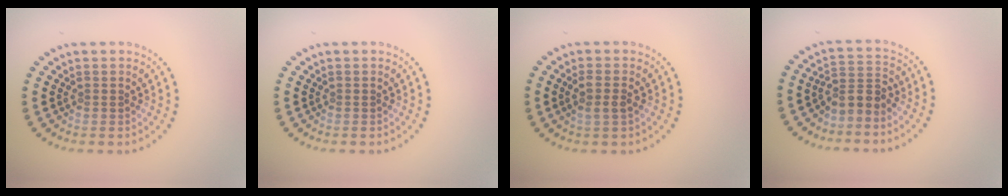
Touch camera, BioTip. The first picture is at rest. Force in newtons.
{"total": 0.0}
{"total": 1.8, "press": 1.7, "slide": 0.8}
{"total": 2.6, "press": 1.9, "slide": 1.8}